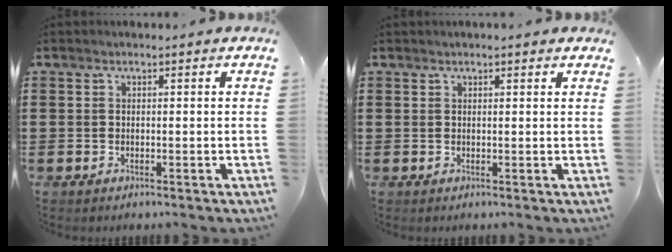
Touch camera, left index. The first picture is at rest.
{"total": 1.0, "force": [0.8, 0.0, 0.5], "torque": [-0.011, 0.001, 0.016]}